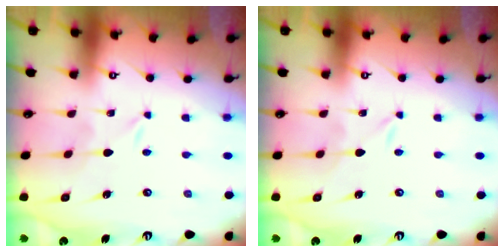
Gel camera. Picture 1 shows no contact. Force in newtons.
{"total": 0.0}